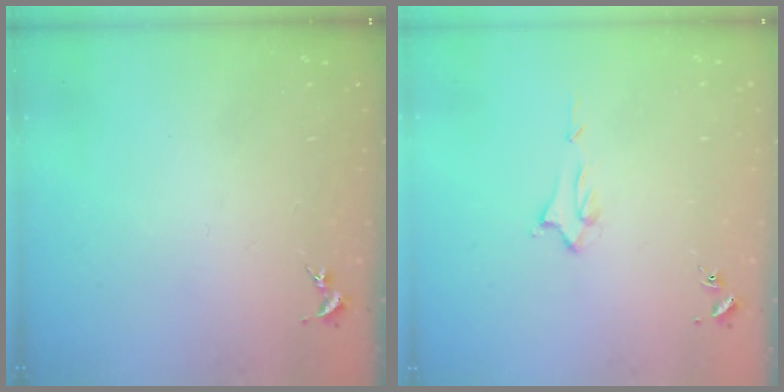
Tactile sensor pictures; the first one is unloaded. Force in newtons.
{"total": 1.4, "press": 1.4, "slide": 0.2}